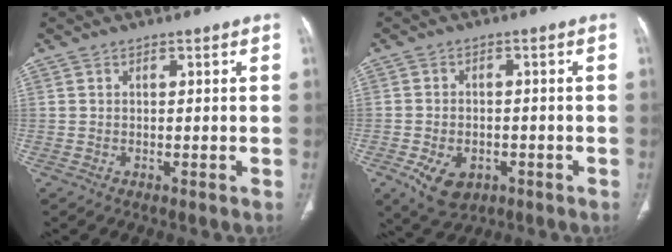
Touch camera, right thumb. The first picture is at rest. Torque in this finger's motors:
{"motor_torque": [-0.24, 0.51, 0.23, 0.60, 0.11]}